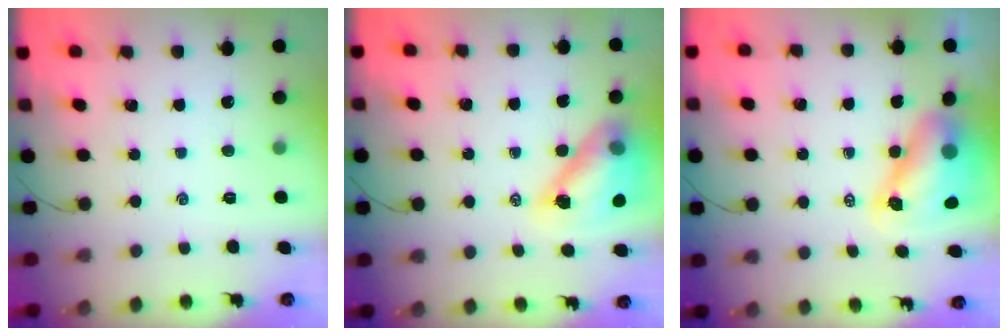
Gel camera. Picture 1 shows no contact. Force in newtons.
{"total": 14.1, "press": 13.5, "slide": 3.9}
{"total": 9.1, "press": 8.7, "slide": 2.7}